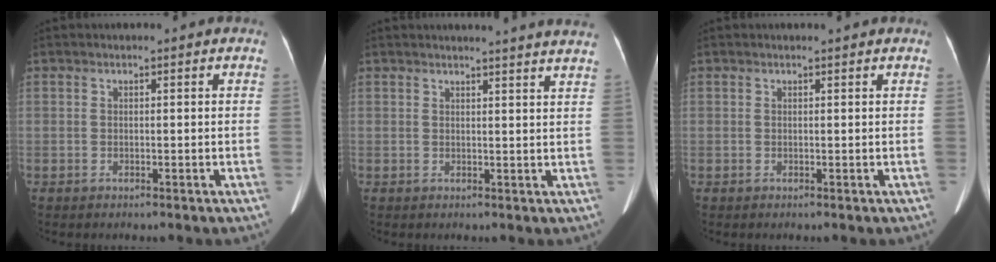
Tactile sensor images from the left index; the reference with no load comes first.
{"total": 10.3, "force": [9.7, -0.9, 3.3], "torque": [-0.038, -0.025, 0.091]}
{"total": 0.7, "force": [0.6, -0.1, 0.2], "torque": [-0.010, 0.000, 0.011]}